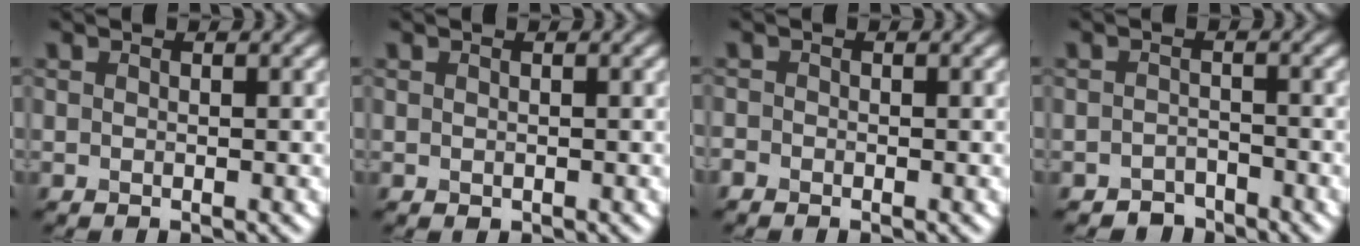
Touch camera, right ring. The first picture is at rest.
{"total": 0.0}
{"total": 0.7, "force": [-0.6, 0.3, 0.1], "torque": [0.002, -0.003, -0.014]}
{"total": 1.9, "force": [-1.7, 0.9, 0.1], "torque": [0.005, 0.006, -0.033]}